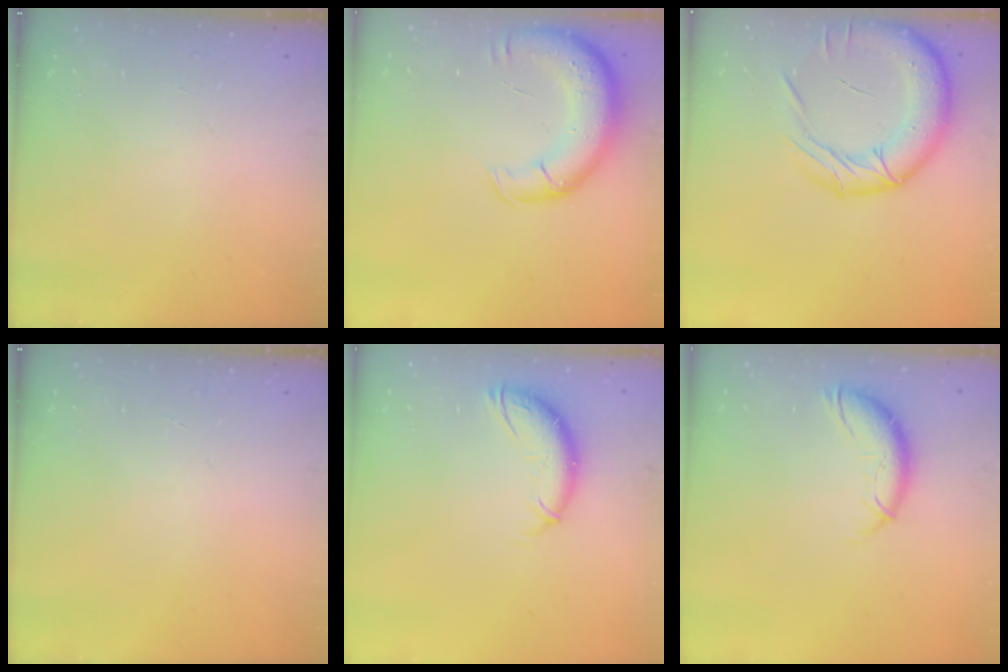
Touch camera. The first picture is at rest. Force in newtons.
{"total": 13.2, "press": 12.8, "slide": 3.3}
{"total": 20.3, "press": 19.9, "slide": 4.2}
{"total": 0.0}
{"total": 10.7, "press": 10.6, "slide": 1.5}
{"total": 10.5, "press": 10.5, "slide": 0.7}